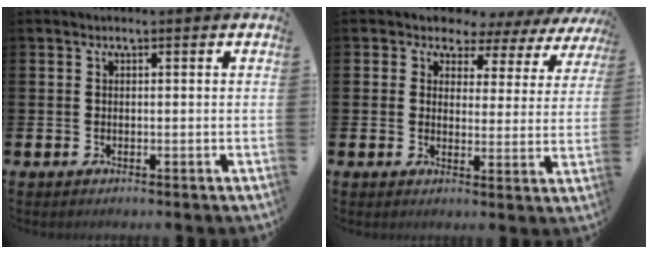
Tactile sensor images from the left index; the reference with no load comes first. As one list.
[{"total": 3.4, "force": [2.6, 2.2, 0.0], "torque": [-0.018, -0.028, 0.035]}]